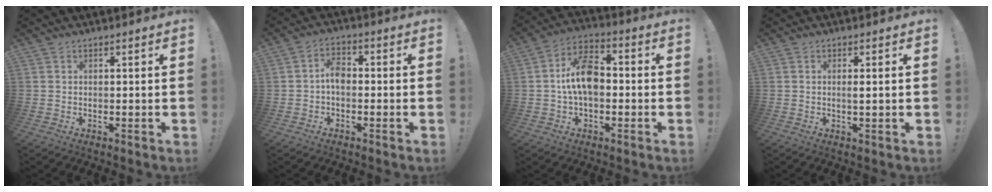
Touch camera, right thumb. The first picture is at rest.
{"total": 5.3, "force": [-0.7, 3.1, 4.2], "torque": [-0.079, 0.010, -0.014]}
{"total": 12.3, "force": [-0.7, 7.4, 9.9], "torque": [-0.169, 0.015, -0.013]}
{"total": 1.6, "force": [0.2, 0.0, 1.6], "torque": [-0.022, -0.007, 0.001]}